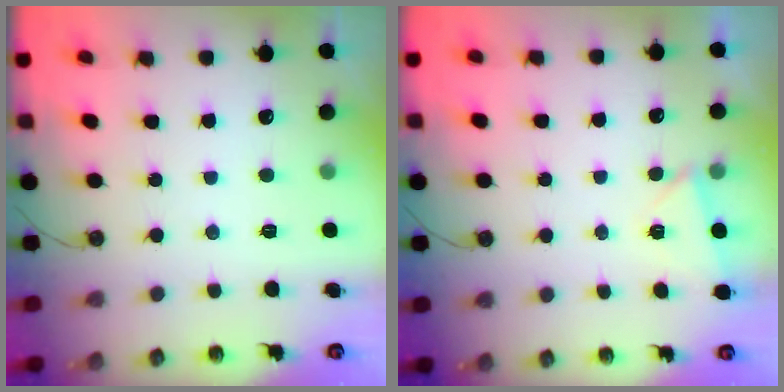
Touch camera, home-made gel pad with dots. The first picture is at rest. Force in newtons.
{"total": 3.4, "press": 3.1, "slide": 1.6}